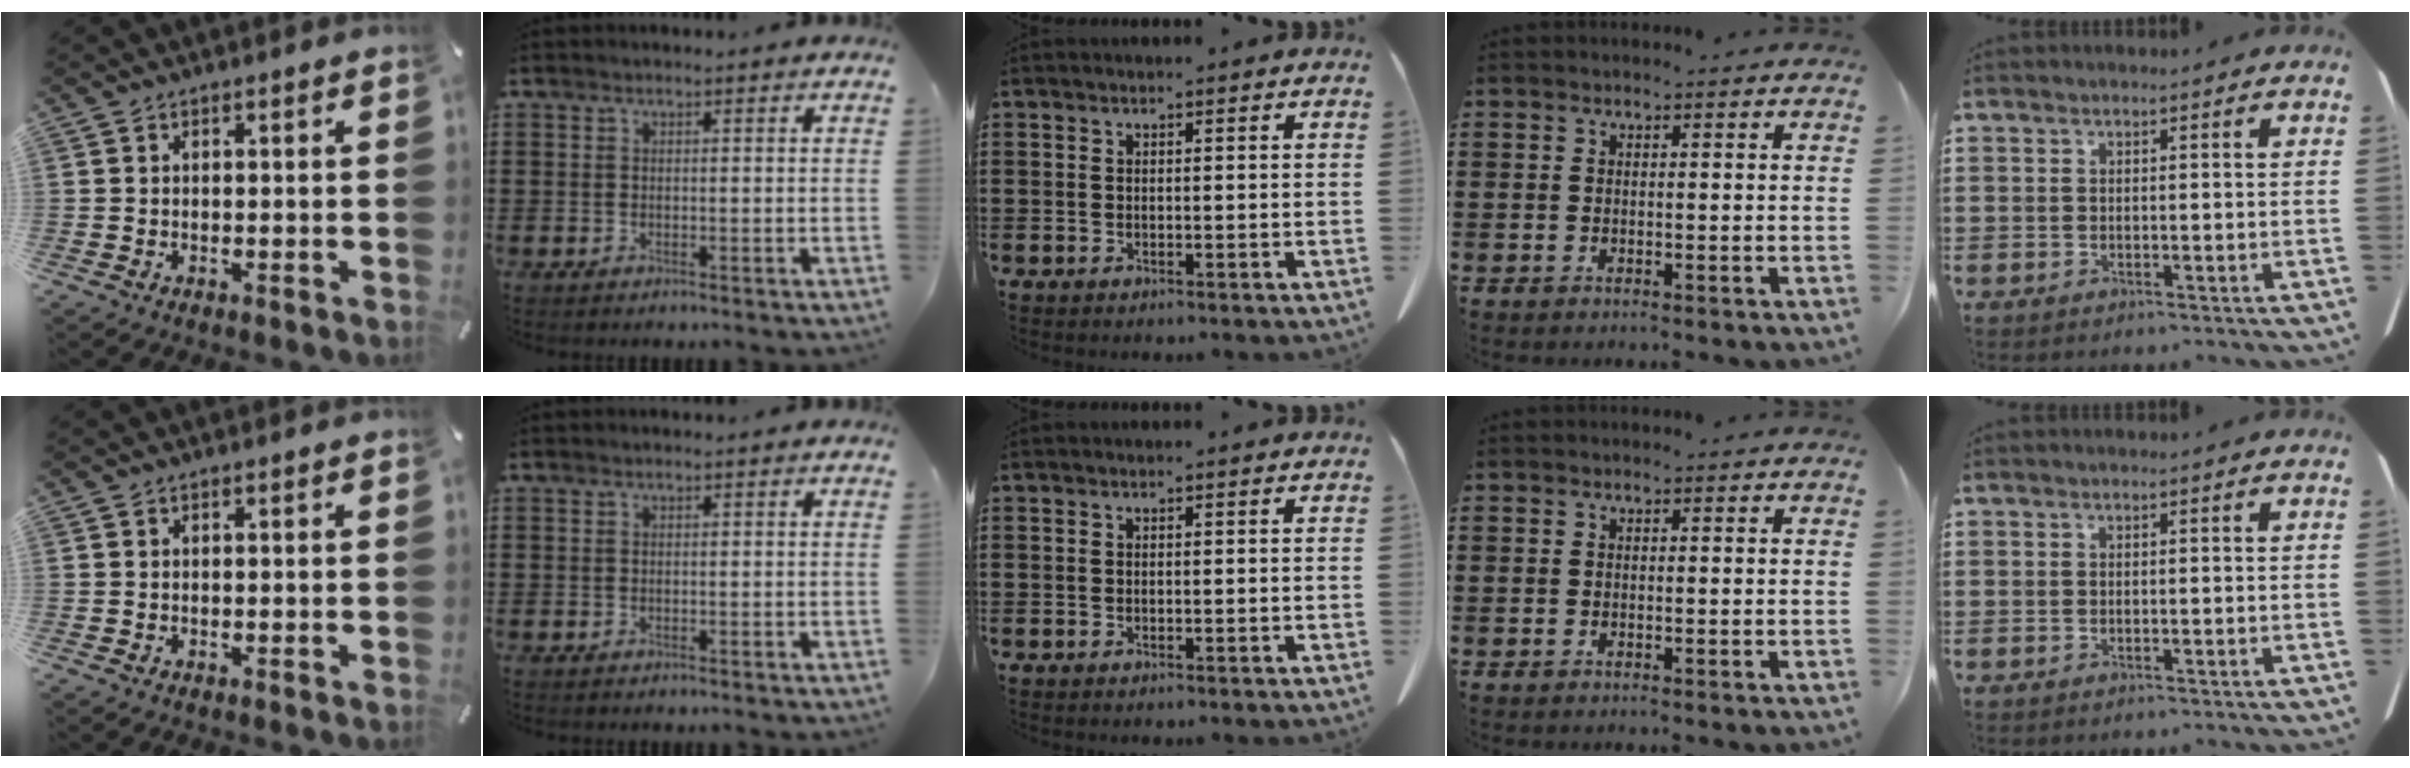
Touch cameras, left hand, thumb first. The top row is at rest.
{}